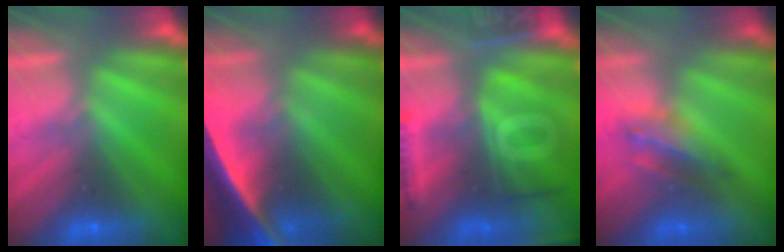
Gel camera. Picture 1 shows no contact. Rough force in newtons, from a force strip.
{"total": 7.7}
{"total": 9.8}
{"total": 2.9}